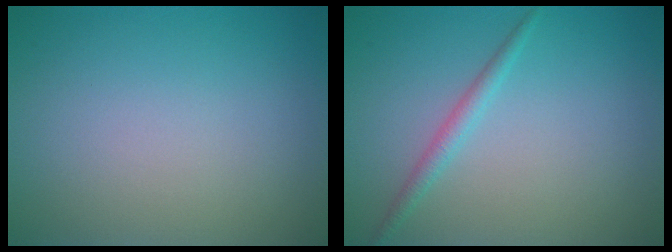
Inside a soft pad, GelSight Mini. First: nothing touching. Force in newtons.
{"total": 1.5, "press": 1.5, "slide": 0.0}